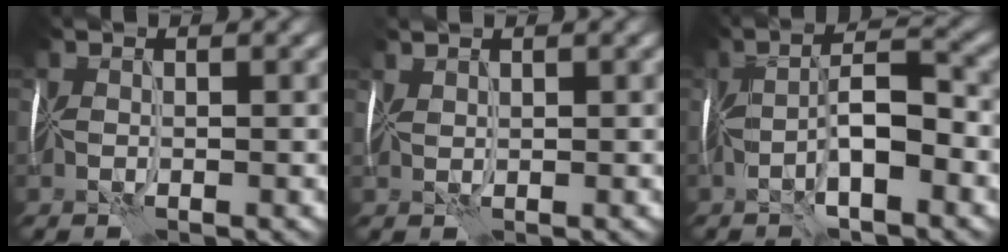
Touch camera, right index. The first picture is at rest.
{"total": 1.3, "force": [1.3, 0.3, 0.3], "torque": [-0.003, 0.016, 0.012]}
{"total": 3.2, "force": [-1.5, 0.9, 2.6], "torque": [-0.059, 0.023, -0.024]}